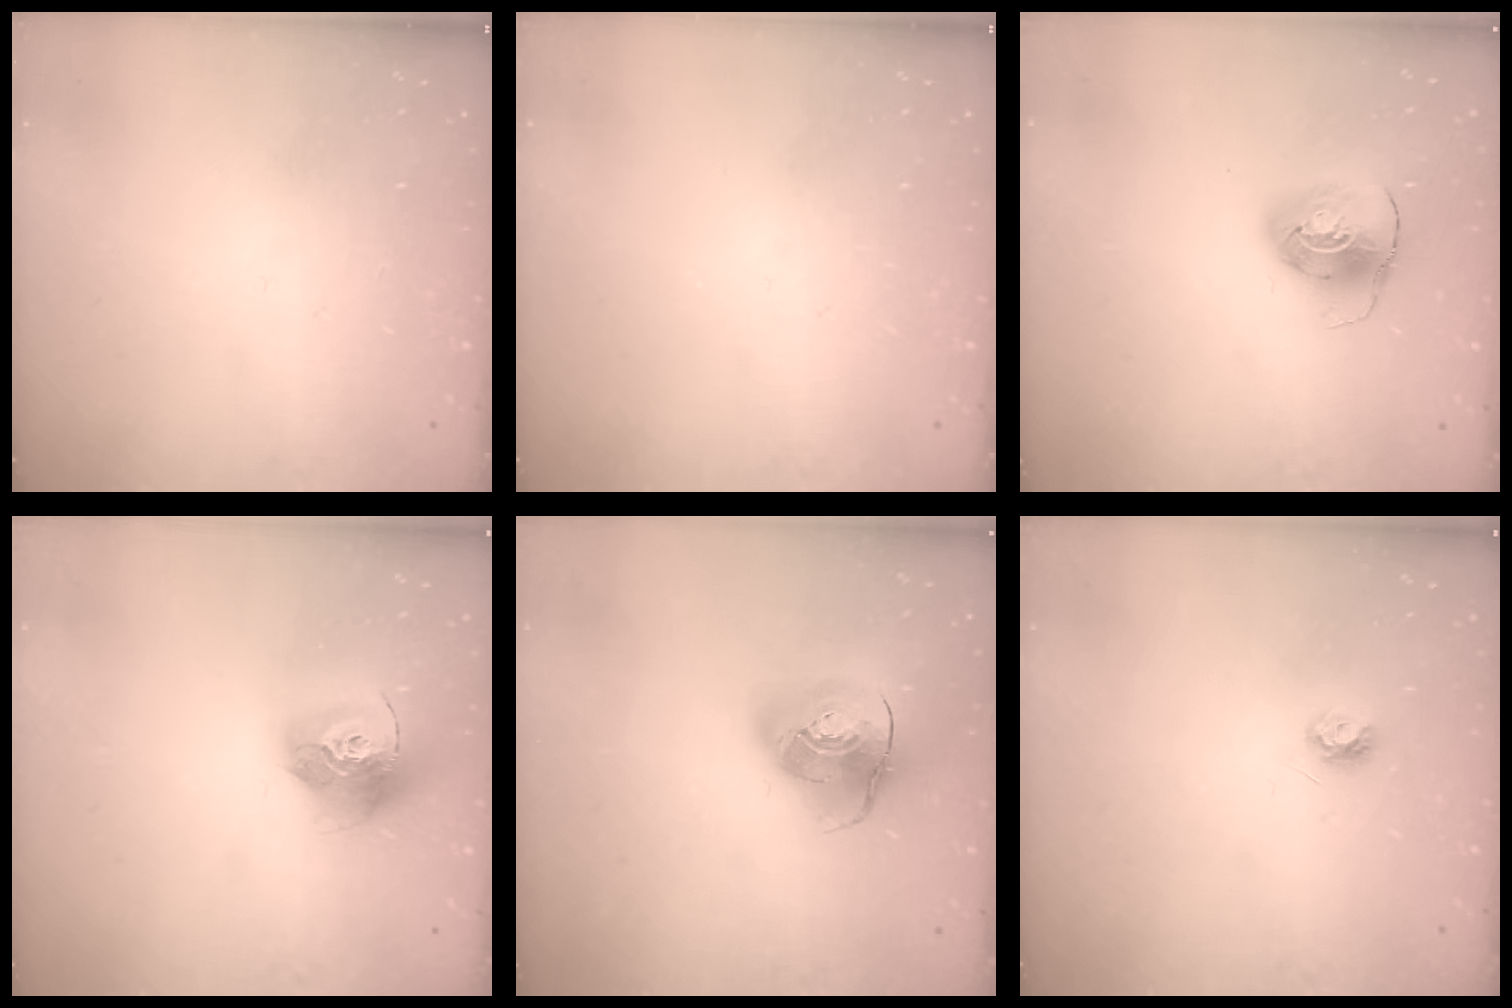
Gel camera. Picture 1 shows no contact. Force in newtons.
{"total": 0.0}
{"total": 7.9, "press": 7.9, "slide": 0.7}
{"total": 15.6, "press": 15.5, "slide": 1.5}
{"total": 14.0, "press": 13.8, "slide": 2.4}
{"total": 3.9, "press": 3.8, "slide": 0.7}